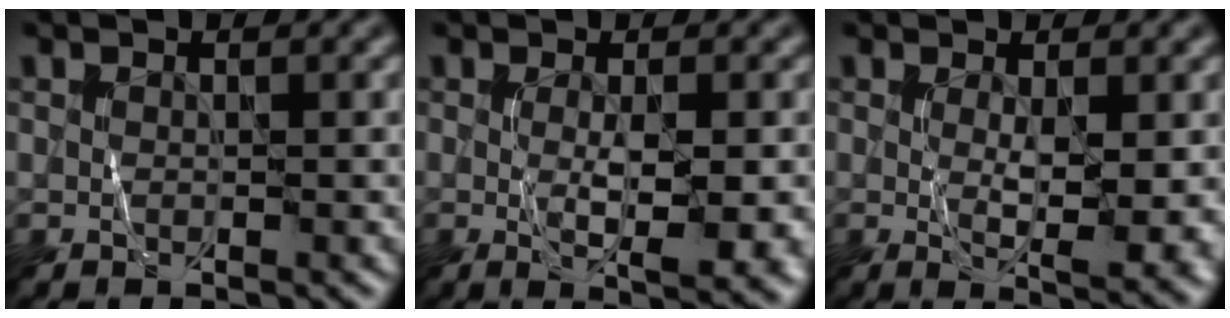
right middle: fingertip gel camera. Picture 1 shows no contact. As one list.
[{"total": 4.5, "force": [-0.5, 0.9, 4.4], "torque": [-0.073, -0.010, -0.002]}, {"total": 4.3, "force": [0.1, 1.0, 4.2], "torque": [-0.073, -0.012, 0.008]}]